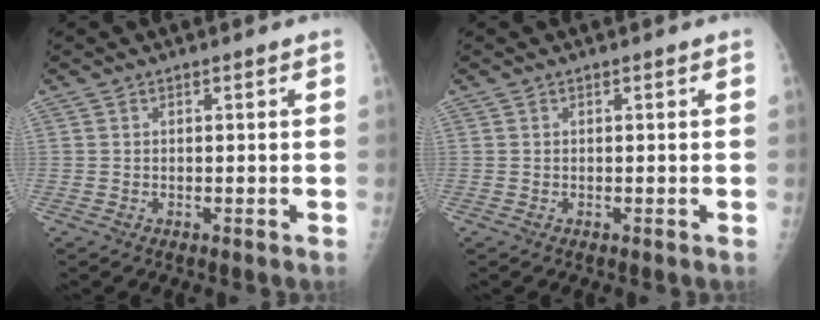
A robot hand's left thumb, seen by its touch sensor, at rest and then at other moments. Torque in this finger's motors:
{"motor_torque": [-0.10, -0.03, -0.12, -0.10, 0.00]}